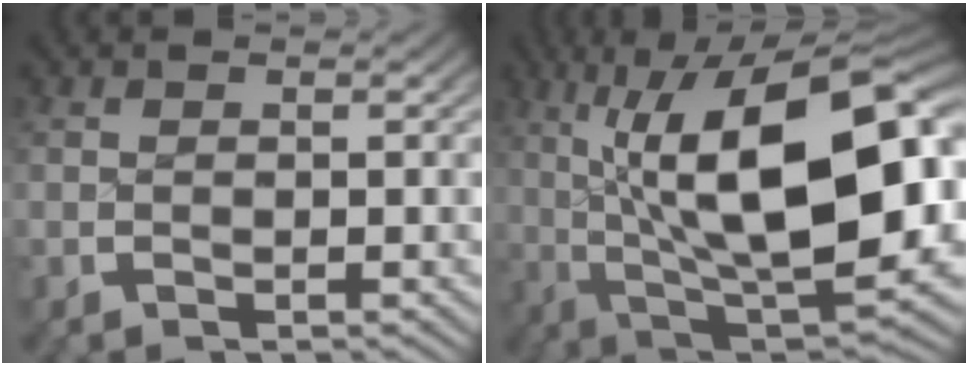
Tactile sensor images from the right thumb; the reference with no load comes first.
{"total": 20.7, "force": [0.4, 10.3, 18.0], "torque": [-0.295, -0.055, 0.035]}